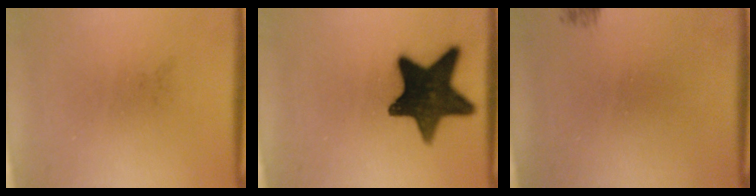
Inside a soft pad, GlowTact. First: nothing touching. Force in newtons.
{"total": 16.0}
{"total": 0.7}